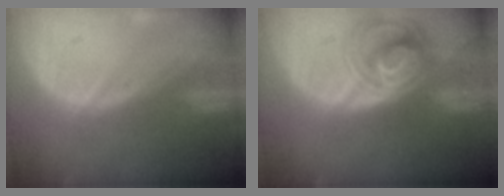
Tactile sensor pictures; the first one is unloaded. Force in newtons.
{"total": 8.1, "press": 7.0, "slide": 4.1}